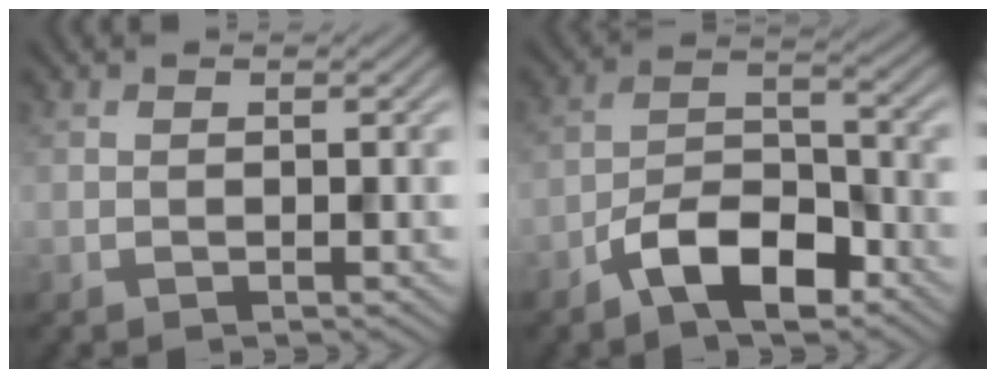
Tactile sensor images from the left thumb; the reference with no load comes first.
{"total": 8.1, "force": [-5.2, 3.4, 5.3], "torque": [-0.089, 0.011, -0.112]}